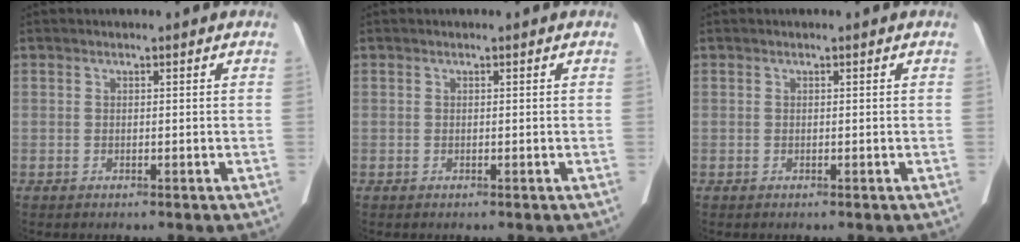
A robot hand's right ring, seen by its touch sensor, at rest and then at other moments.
{"total": 0.0}
{"total": 0.0}